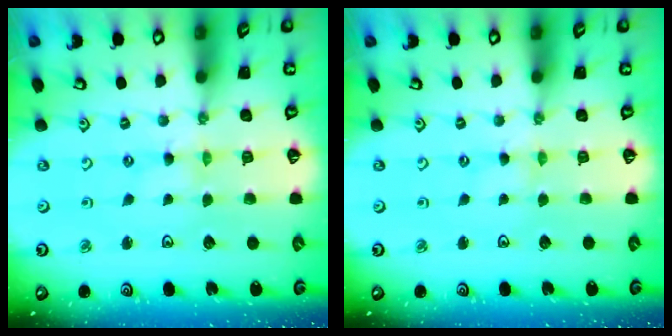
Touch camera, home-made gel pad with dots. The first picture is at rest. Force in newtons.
{"total": 0.0}